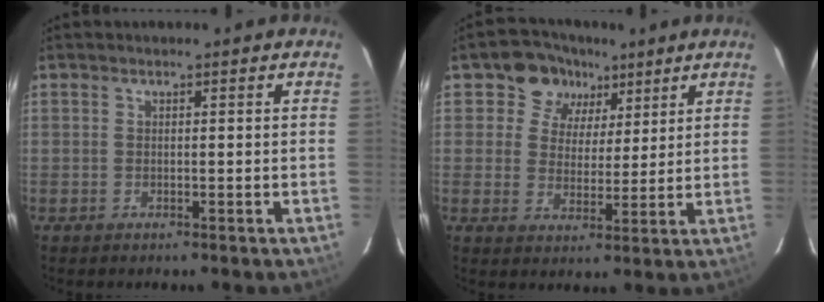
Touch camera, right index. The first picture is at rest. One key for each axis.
{"total": 8.2, "fx": 4.3, "fy": 6.8, "fz": 1.4, "tx": -0.022, "ty": 0.010, "tz": 0.064}